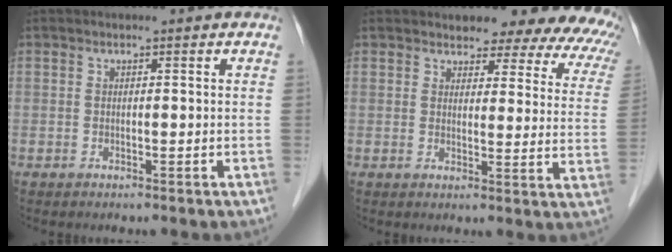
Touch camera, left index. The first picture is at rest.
{"total": 17.9, "force": [15.7, 5.7, 6.3], "torque": [-0.050, -0.036, 0.154]}